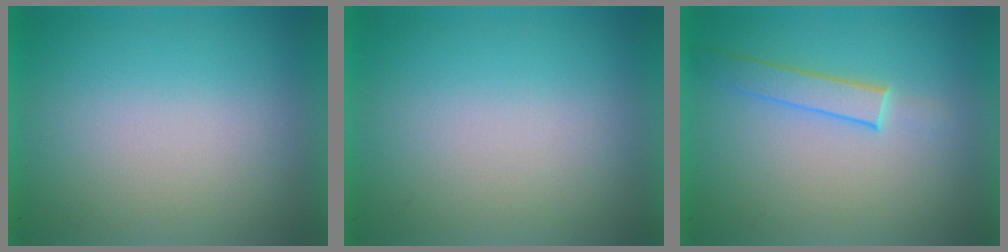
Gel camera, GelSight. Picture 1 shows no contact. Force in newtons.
{"total": 0.0}
{"total": 1.9}